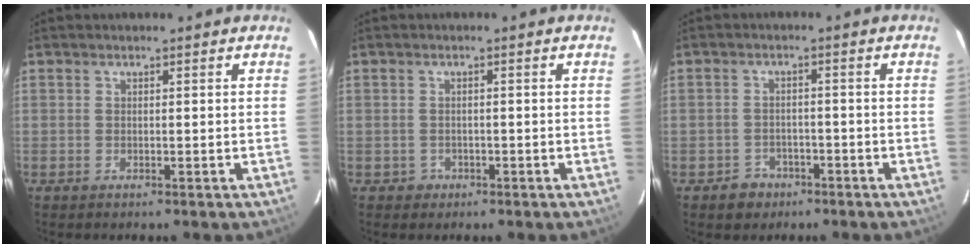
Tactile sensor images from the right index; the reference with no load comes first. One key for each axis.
{"total": 1.9, "fx": -0.8, "fy": 1.8, "fz": 0.2, "tx": -0.004, "ty": 0.004, "tz": -0.007}
{"total": 4.2, "fx": -2.5, "fy": 3.4, "fz": 0.4, "tx": -0.022, "ty": 0.014, "tz": -0.033}